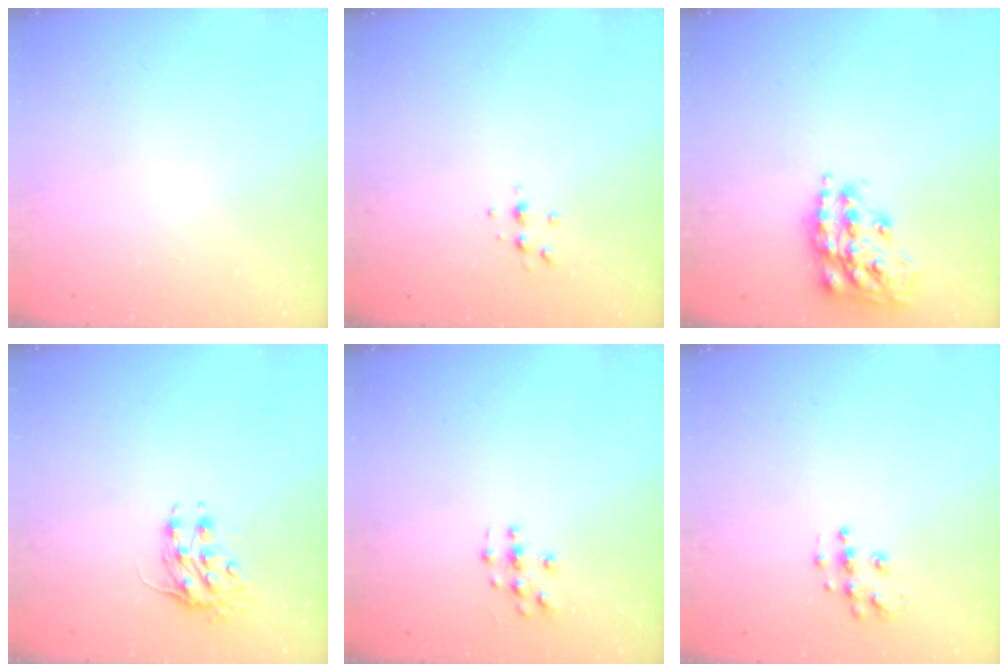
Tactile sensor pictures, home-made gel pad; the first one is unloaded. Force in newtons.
{"total": 4.3, "press": 4.2, "slide": 1.1}
{"total": 14.8, "press": 14.7, "slide": 1.5}
{"total": 8.4, "press": 8.3, "slide": 1.0}
{"total": 3.2, "press": 3.2, "slide": 0.1}
{"total": 7.9, "press": 7.9, "slide": 0.4}